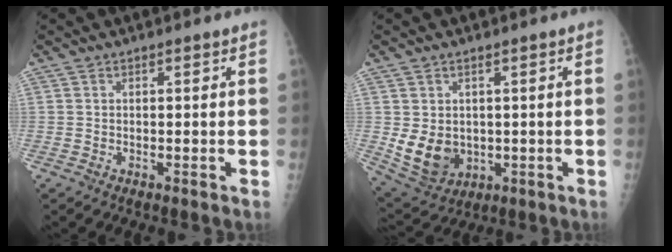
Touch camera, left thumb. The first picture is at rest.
{"total": 11.0, "force": [0.2, 8.6, 6.9], "torque": [-0.112, -0.017, 0.041]}